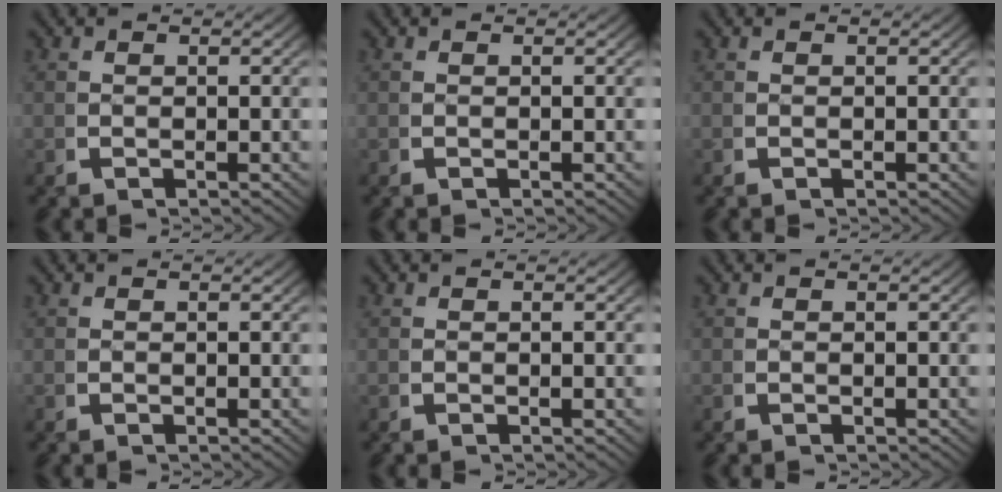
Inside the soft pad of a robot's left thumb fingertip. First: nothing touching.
{"total": 0.0}
{"total": 0.0}
{"total": 0.0}
{"total": 0.0}
{"total": 0.0}